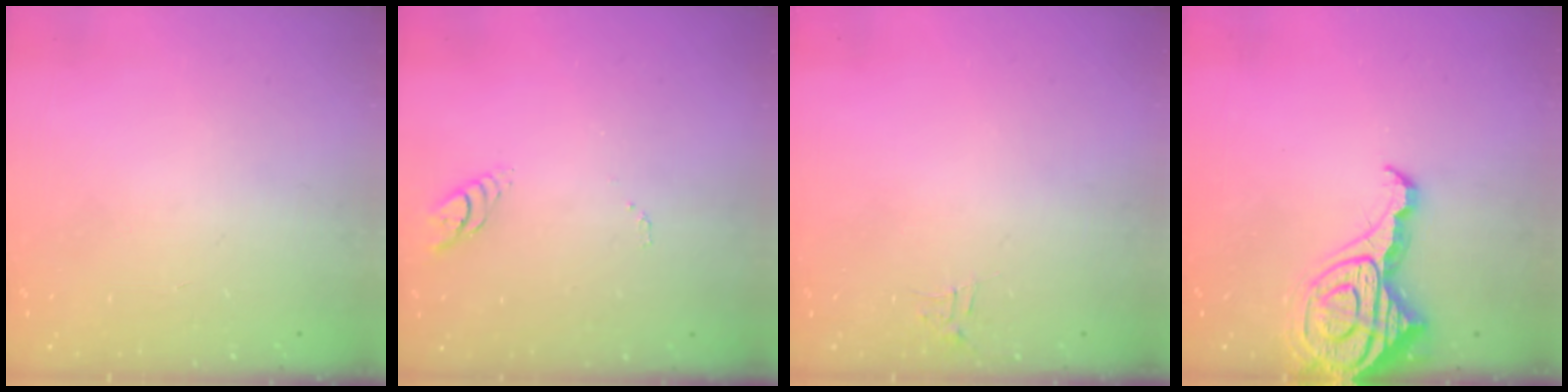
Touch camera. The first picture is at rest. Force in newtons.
{"total": 4.0, "press": 3.9, "slide": 0.3}
{"total": 4.0, "press": 4.0, "slide": 0.2}
{"total": 13.3, "press": 13.2, "slide": 1.4}